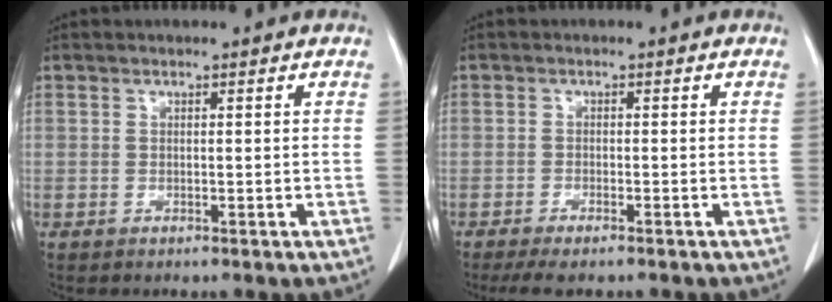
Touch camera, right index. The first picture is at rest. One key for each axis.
{"total": 4.0, "fx": -3.2, "fy": 0.8, "fz": 2.1, "tx": -0.036, "ty": -0.009, "tz": -0.049}